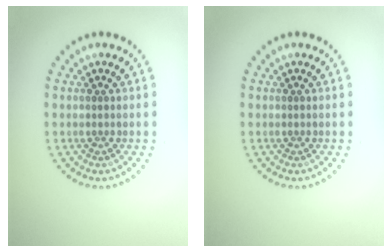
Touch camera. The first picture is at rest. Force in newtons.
{"total": 0.0}